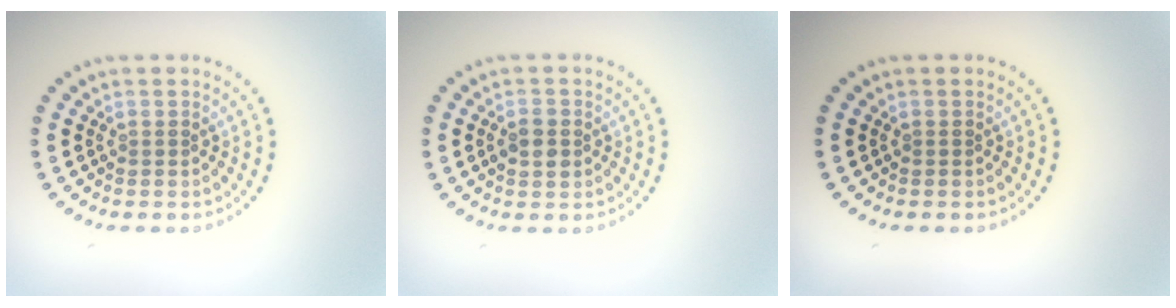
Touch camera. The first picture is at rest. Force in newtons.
{"total": 2.4, "press": 2.4, "slide": 0.2}
{"total": 0.0}